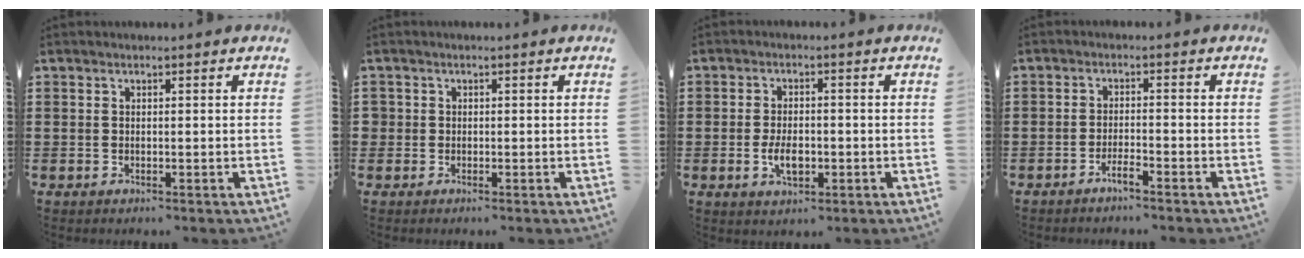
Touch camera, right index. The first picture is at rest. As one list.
[{"total": 1.0, "force": [0.0, 1.0, 0.1], "torque": [-0.005, 0.005, 0.000]}, {"total": 4.3, "force": [-1.1, 2.1, 3.7], "torque": [-0.080, -0.005, -0.020]}, {"total": 2.3, "force": [-1.9, 0.0, 1.4], "torque": [-0.025, 0.001, -0.034]}]